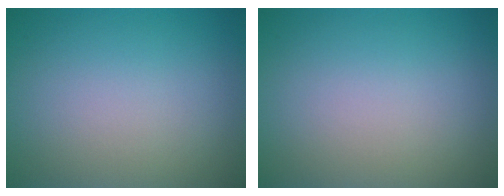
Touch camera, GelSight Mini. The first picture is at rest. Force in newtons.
{"total": 0.0}